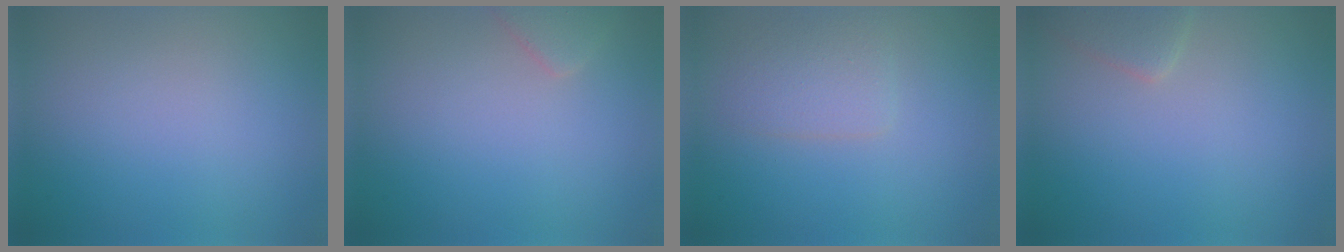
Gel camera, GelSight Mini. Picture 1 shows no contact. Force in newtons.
{"total": 1.4, "press": 1.4, "slide": 0.1}
{"total": 2.3, "press": 2.3, "slide": 0.1}
{"total": 1.8, "press": 1.8, "slide": 0.1}